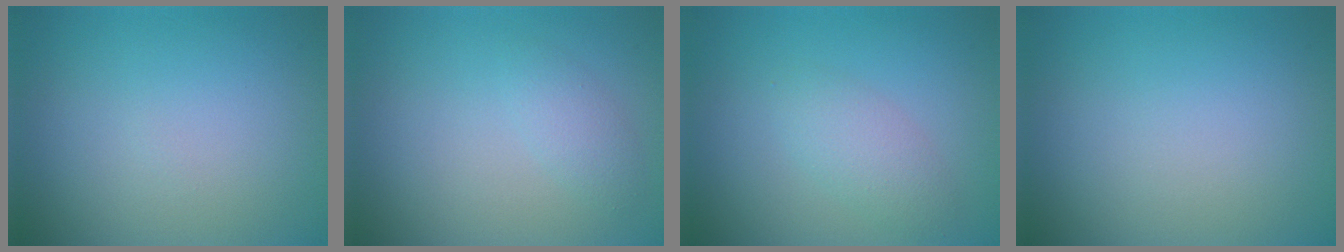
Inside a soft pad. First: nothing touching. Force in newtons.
{"total": 1.4, "press": 1.4, "slide": 0.1}
{"total": 2.2, "press": 2.2, "slide": 0.2}
{"total": 0.0}